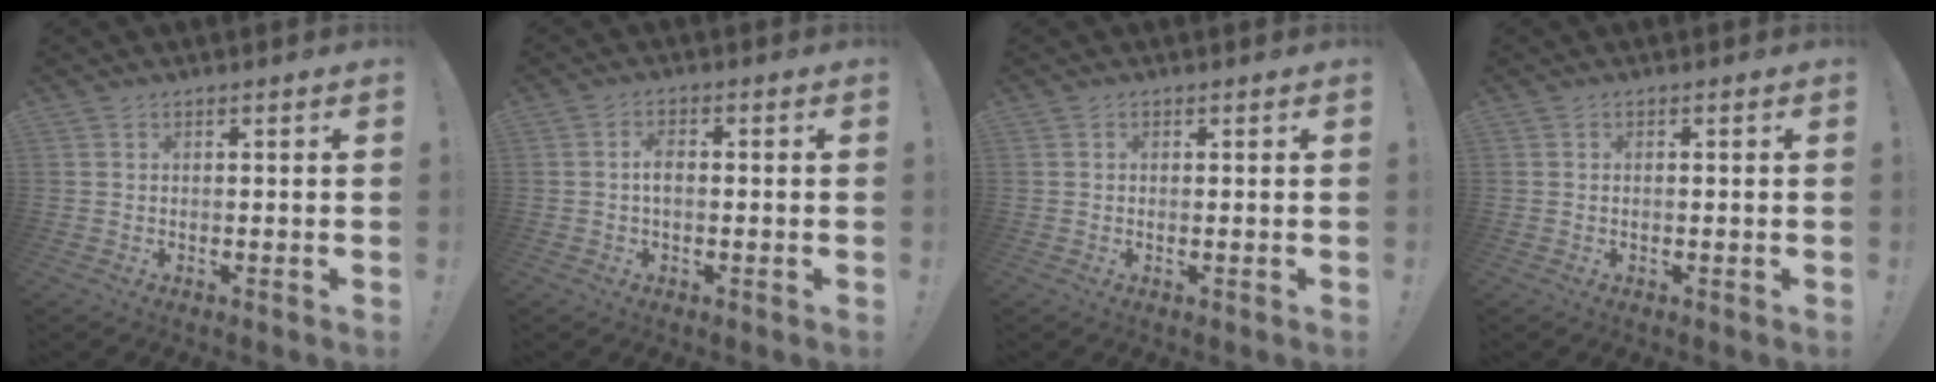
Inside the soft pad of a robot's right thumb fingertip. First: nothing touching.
{"total": 3.5, "force": [0.0, 1.8, 3.0], "torque": [-0.048, 0.003, -0.001]}
{"total": 0.6, "force": [0.2, -0.1, 0.6], "torque": [-0.003, -0.004, 0.001]}
{"total": 0.6, "force": [-0.1, 0.1, 0.5], "torque": [-0.010, 0.000, -0.002]}